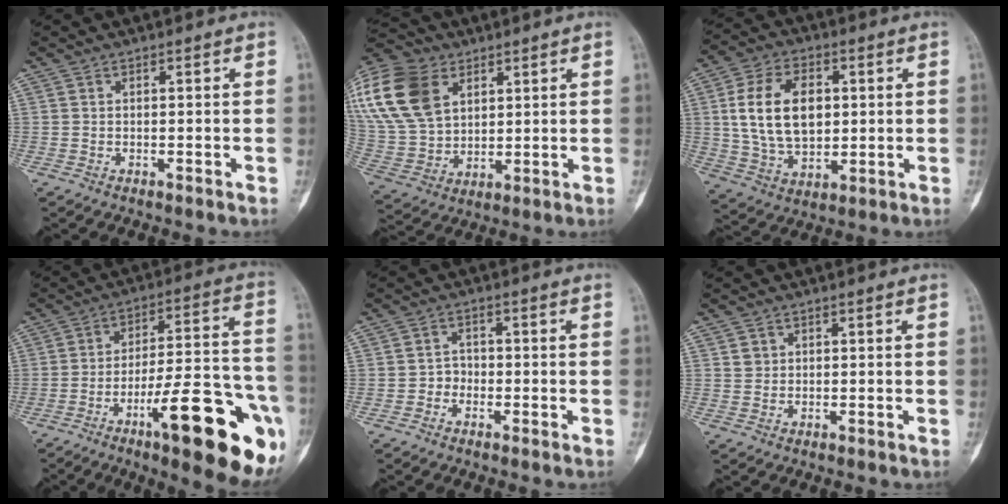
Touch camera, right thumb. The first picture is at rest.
{"total": 22.7, "force": [8.8, 15.5, 14.0], "torque": [-0.309, 0.006, 0.170]}
{"total": 15.4, "force": [2.3, 10.0, 11.5], "torque": [-0.182, -0.004, 0.046]}
{"total": 23.7, "force": [-10.8, 5.4, 20.4], "torque": [-0.232, 0.055, -0.151]}
{"total": 2.4, "force": [-1.0, 2.0, 0.7], "torque": [0.006, 0.011, -0.028]}
{"total": 1.6, "force": [0.6, 1.4, 0.4], "torque": [0.003, -0.001, 0.009]}